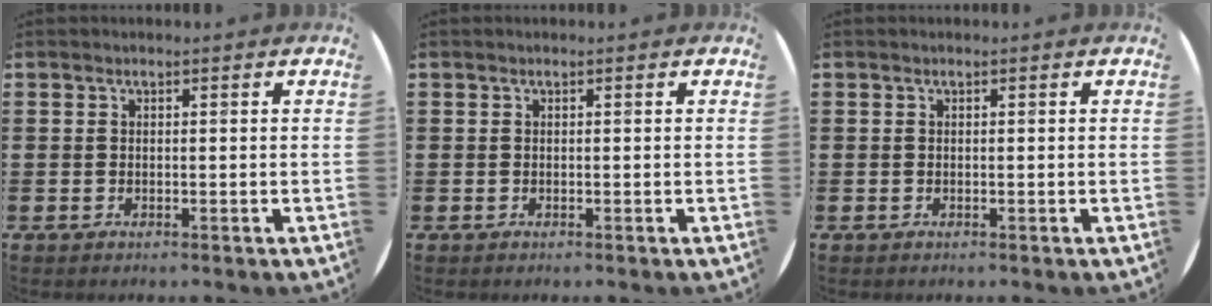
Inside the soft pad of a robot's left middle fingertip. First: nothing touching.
{"total": 0.0}
{"total": 0.0}